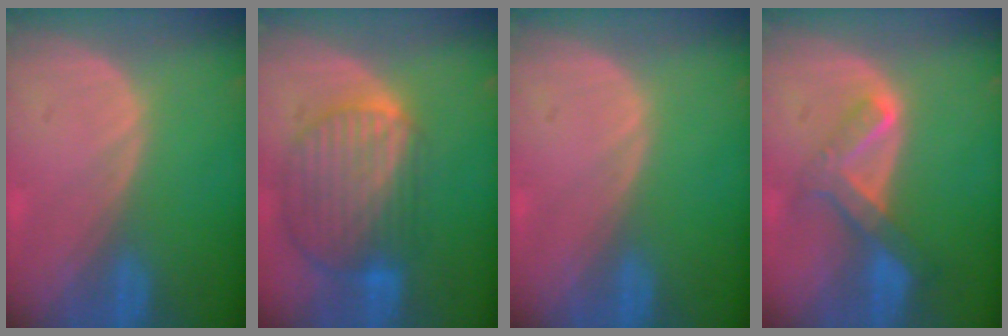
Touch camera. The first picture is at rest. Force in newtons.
{"total": 10.4, "press": 8.8, "slide": 5.5}
{"total": 0.0}
{"total": 6.8, "press": 5.8, "slide": 3.5}